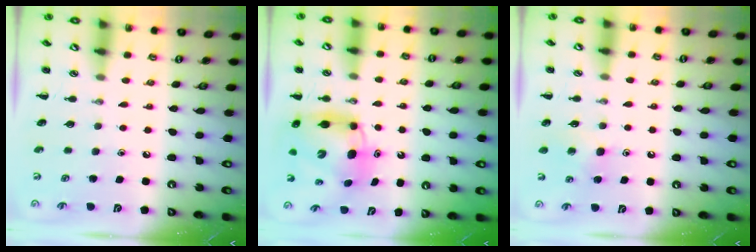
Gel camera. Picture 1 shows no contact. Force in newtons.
{"total": 7.9, "press": 7.6, "slide": 2.1}
{"total": 4.9, "press": 4.7, "slide": 1.4}